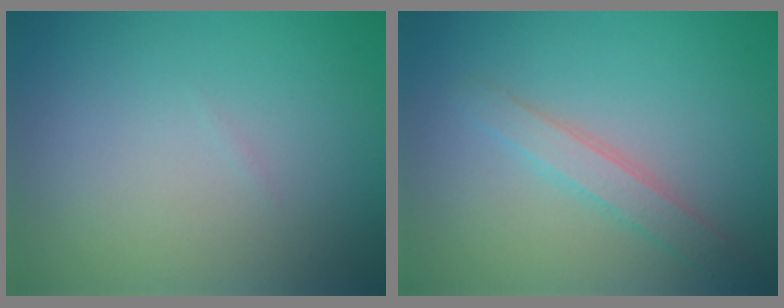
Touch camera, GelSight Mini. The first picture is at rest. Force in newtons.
{"total": 2.2, "press": 2.2, "slide": 0.1}